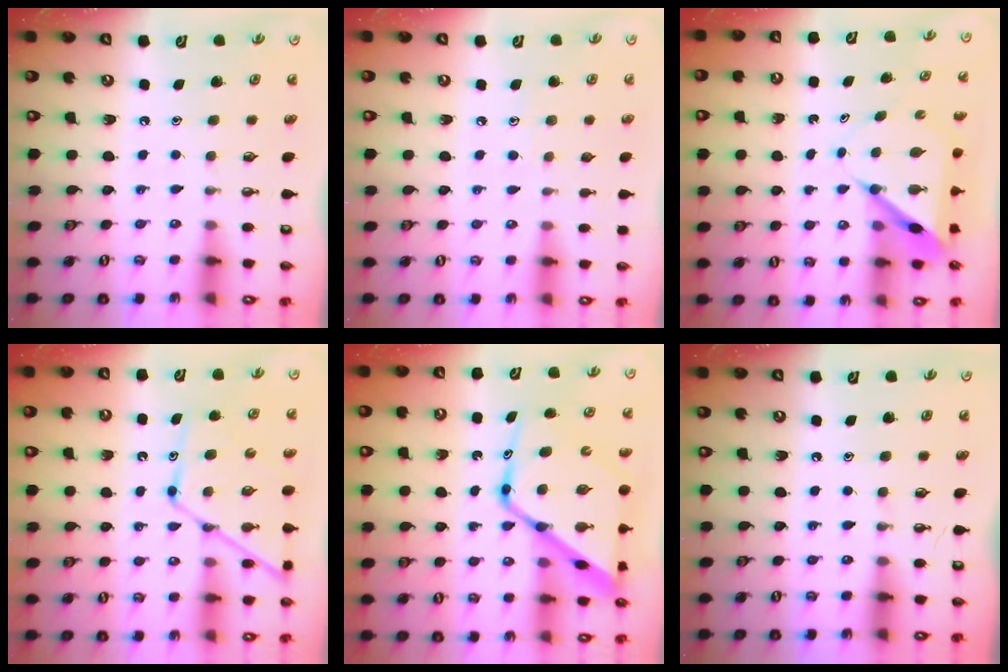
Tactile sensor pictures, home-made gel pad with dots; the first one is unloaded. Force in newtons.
{"total": 3.7, "press": 3.7, "slide": 0.4}
{"total": 6.4, "press": 6.4, "slide": 0.6}
{"total": 12.2, "press": 12.1, "slide": 0.9}
{"total": 20.0, "press": 19.9, "slide": 2.0}
{"total": 0.0}